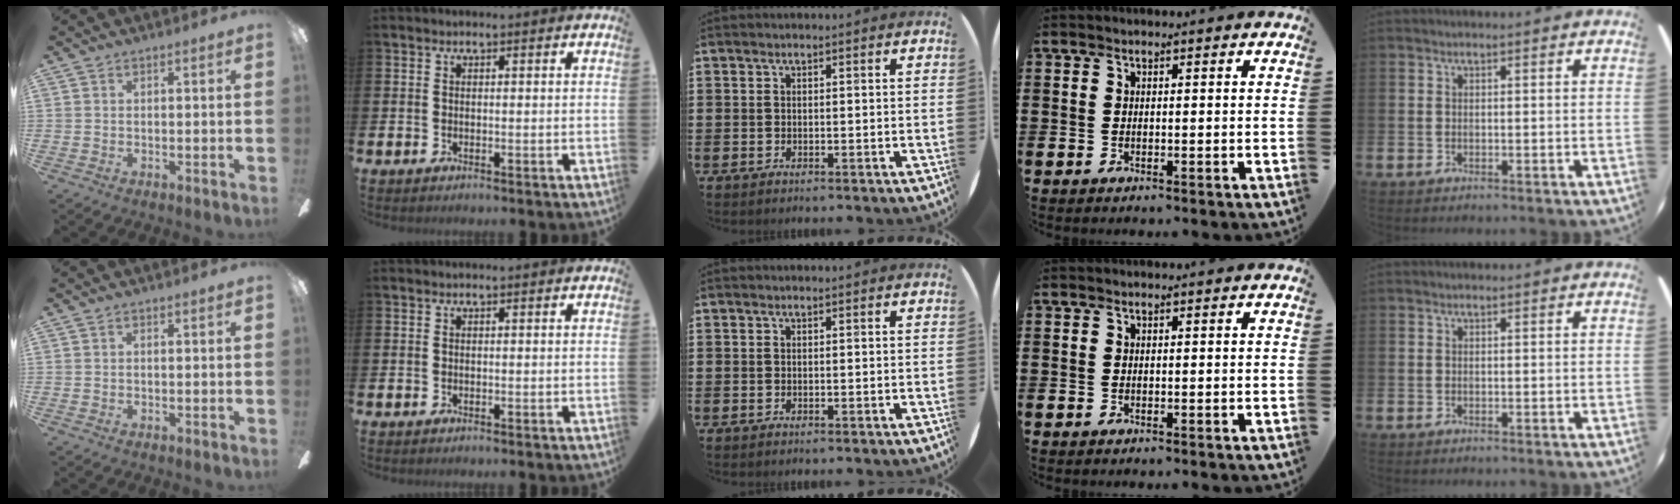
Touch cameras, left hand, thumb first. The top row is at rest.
{}